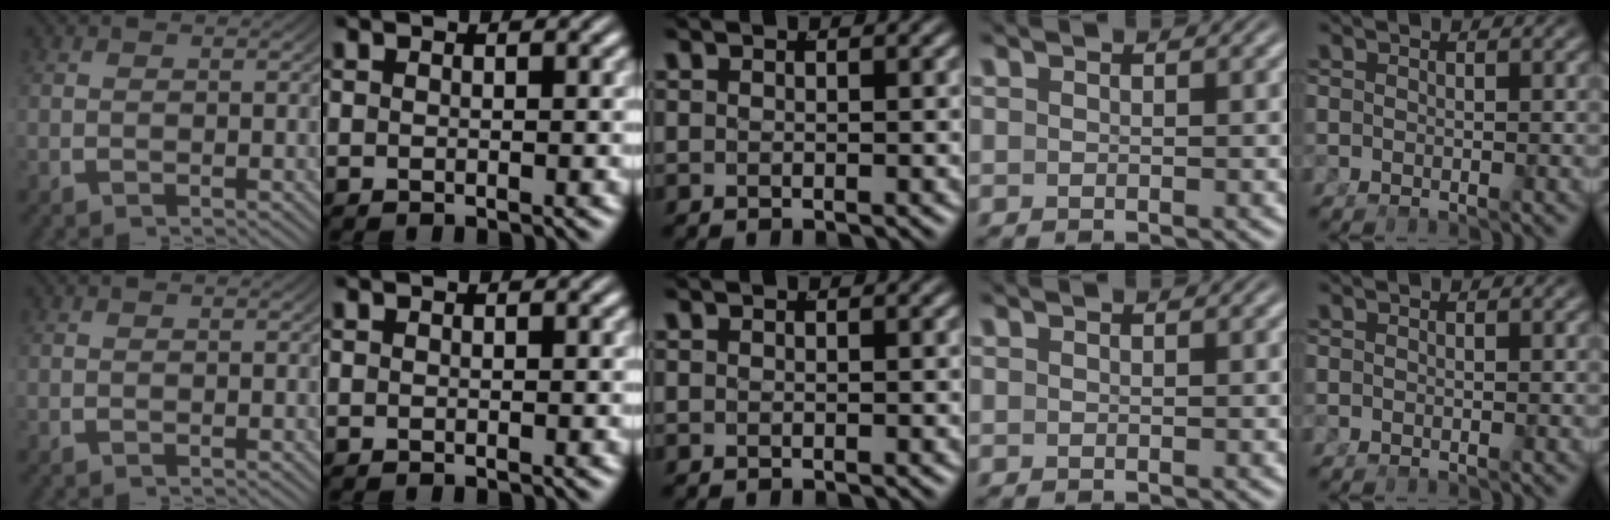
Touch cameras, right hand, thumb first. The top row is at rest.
{}